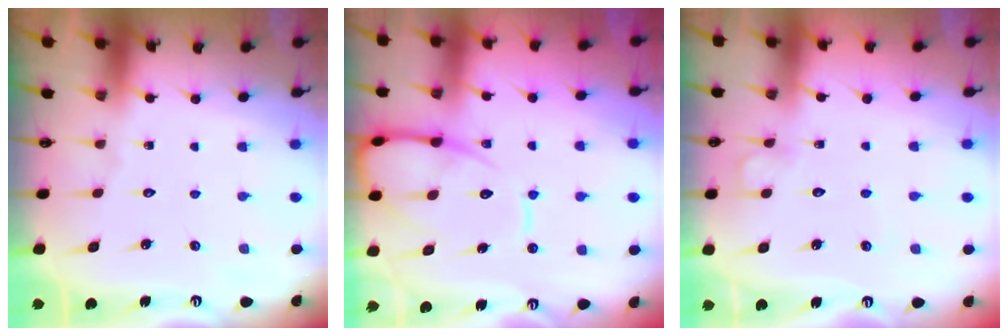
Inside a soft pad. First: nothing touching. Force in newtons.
{"total": 12.9, "press": 12.8, "slide": 1.4}
{"total": 4.5, "press": 4.4, "slide": 0.4}